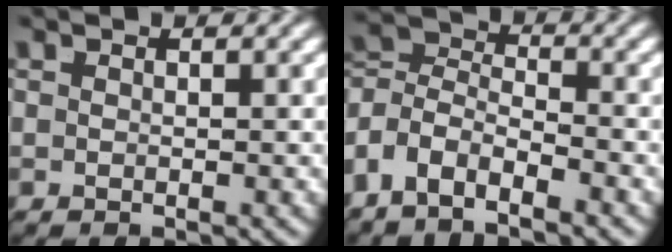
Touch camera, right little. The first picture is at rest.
{"total": 7.7, "force": [-2.2, 6.8, 2.8], "torque": [-0.093, -0.029, -0.049]}